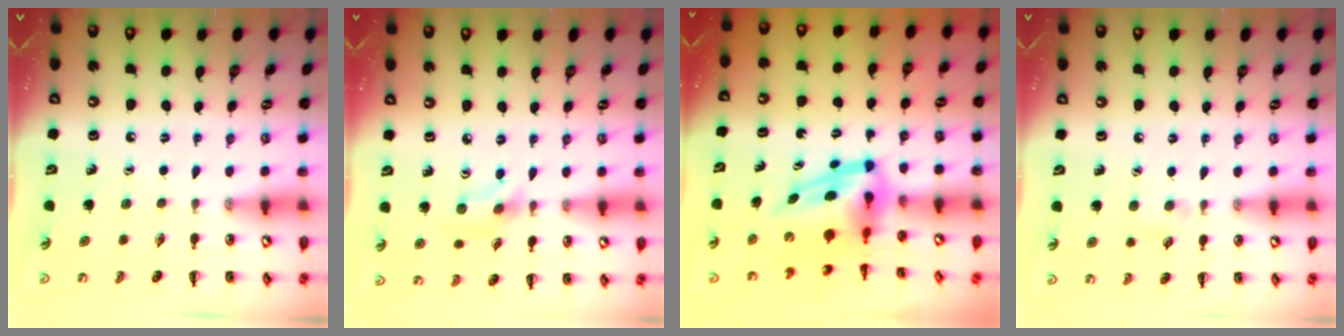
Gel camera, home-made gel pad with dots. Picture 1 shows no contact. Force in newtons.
{"total": 3.1, "press": 3.0, "slide": 0.8}
{"total": 5.6, "press": 5.3, "slide": 1.5}
{"total": 4.9, "press": 4.6, "slide": 1.5}